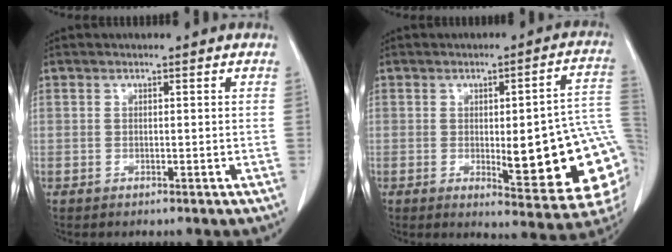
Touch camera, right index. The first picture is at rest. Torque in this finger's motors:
{"motor_torque": [1.54, -0.60, 0.37, 0.08]}